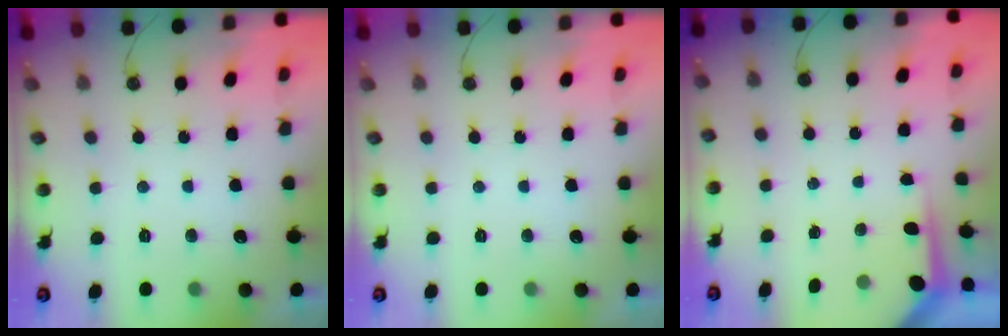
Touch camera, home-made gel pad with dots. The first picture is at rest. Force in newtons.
{"total": 0.0}
{"total": 3.6, "press": 3.6, "slide": 0.4}